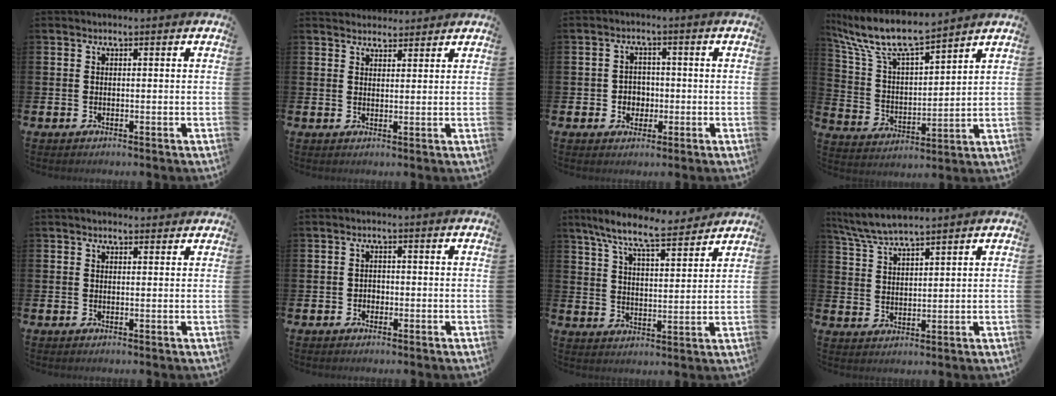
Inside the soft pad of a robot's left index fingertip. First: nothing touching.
{"total": 2.9, "force": [2.7, 1.0, -0.2], "torque": [-0.001, -0.009, 0.051]}
{"total": 2.8, "force": [-0.6, 2.6, 0.8], "torque": [-0.016, 0.004, -0.019]}
{"total": 9.6, "force": [8.5, 1.8, 4.0], "torque": [-0.119, -0.047, 0.151]}
{"total": 1.2, "force": [1.1, 0.3, 0.3], "torque": [0.002, 0.001, 0.018]}
{"total": 1.3, "force": [-0.7, 1.0, 0.3], "torque": [-0.006, 0.003, -0.016]}
{"total": 8.9, "force": [7.9, 1.1, 3.7], "torque": [-0.095, -0.041, 0.141]}
{"total": 5.4, "force": [5.1, 0.2, 1.7], "torque": [-0.055, -0.016, 0.094]}